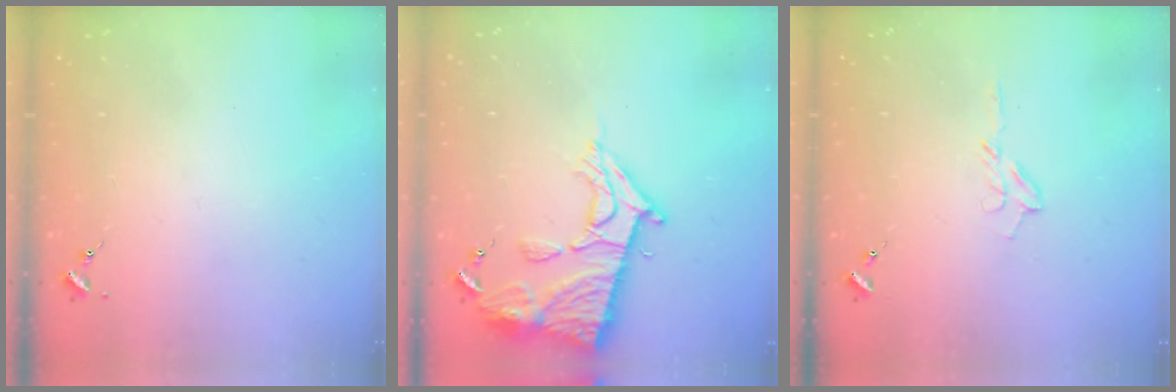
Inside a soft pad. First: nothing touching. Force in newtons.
{"total": 14.9, "press": 14.8, "slide": 1.3}
{"total": 4.9, "press": 4.8, "slide": 0.6}